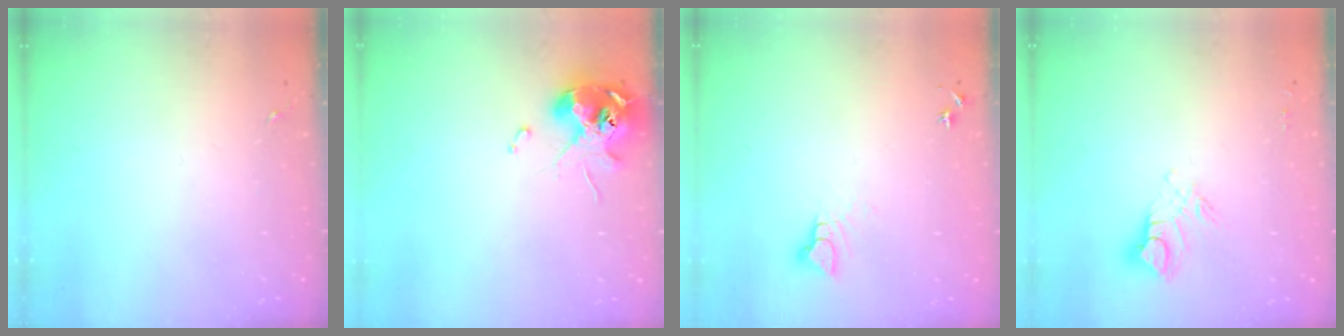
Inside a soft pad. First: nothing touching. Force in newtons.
{"total": 11.1, "press": 11.0, "slide": 1.6}
{"total": 4.2, "press": 4.2, "slide": 0.3}
{"total": 10.0, "press": 9.9, "slide": 1.0}